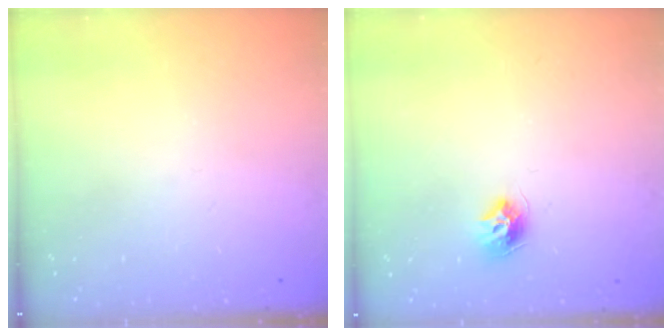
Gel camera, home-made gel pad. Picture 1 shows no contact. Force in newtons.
{"total": 8.4, "press": 8.3, "slide": 0.7}